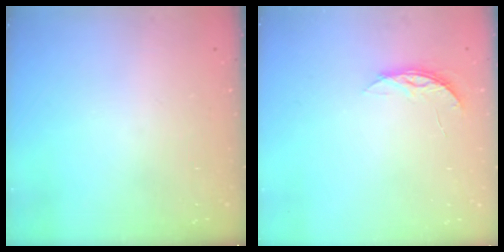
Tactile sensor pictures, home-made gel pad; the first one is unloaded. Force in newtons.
{"total": 4.5, "press": 4.5, "slide": 0.4}